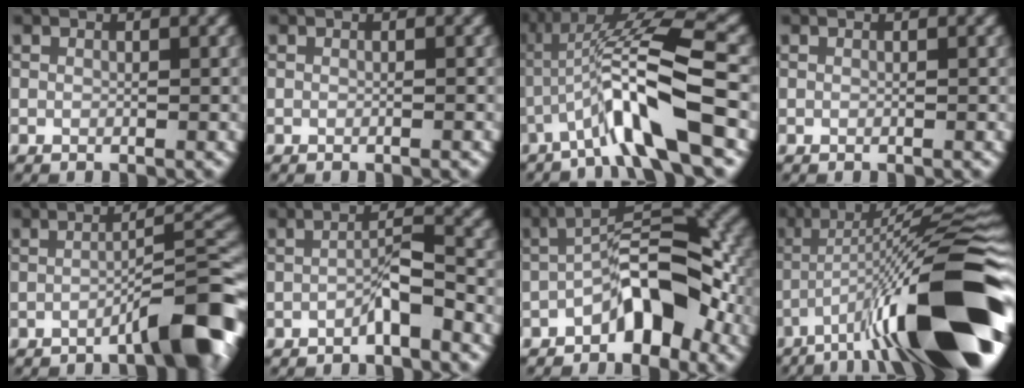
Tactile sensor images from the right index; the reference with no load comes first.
{"total": 0.6, "force": [-0.3, 0.1, 0.5], "torque": [-0.002, 0.004, -0.007]}
{"total": 8.6, "force": [-3.7, 1.0, 7.7], "torque": [-0.138, 0.018, -0.072]}
{"total": 0.0}
{"total": 7.3, "force": [-4.3, 1.1, 5.8], "torque": [-0.070, 0.025, -0.068]}
{"total": 2.4, "force": [-1.5, 0.3, 1.9], "torque": [-0.031, 0.014, -0.029]}
{"total": 7.1, "force": [-3.2, 3.0, 5.6], "torque": [-0.069, 0.023, -0.060]}
{"total": 18.5, "force": [-7.8, 4.6, 16.2], "torque": [-0.241, 0.019, -0.131]}